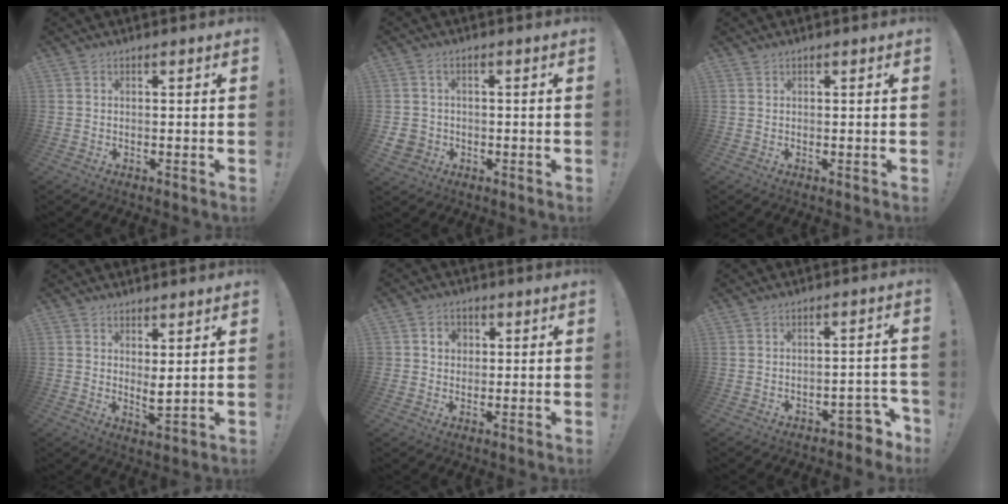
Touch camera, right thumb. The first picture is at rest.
{"total": 4.4, "force": [-0.5, 4.0, 1.6], "torque": [-0.049, 0.006, -0.005]}
{"total": 0.5, "force": [0.4, 0.3, -0.2], "torque": [-0.003, 0.002, 0.009]}
{"total": 3.9, "force": [2.4, 1.1, 3.0], "torque": [-0.040, -0.022, 0.043]}
{"total": 4.3, "force": [0.9, 4.0, 1.1], "torque": [-0.020, 0.004, 0.016]}
{"total": 6.3, "force": [-4.0, 3.2, 3.7], "torque": [-0.042, 0.029, -0.065]}